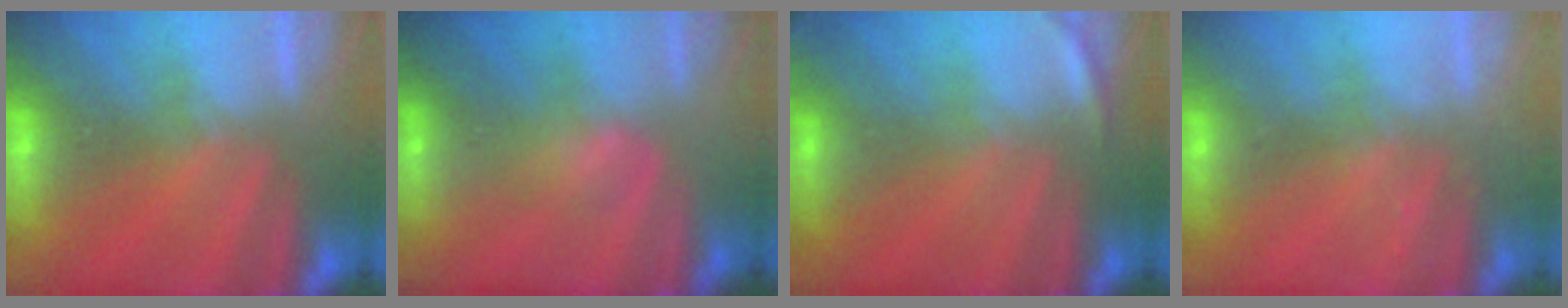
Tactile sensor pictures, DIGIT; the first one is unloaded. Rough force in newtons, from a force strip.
{"total": 2.8}
{"total": 2.7}
{"total": 2.2}